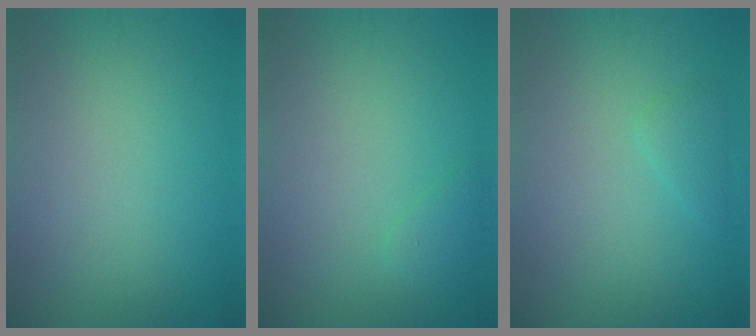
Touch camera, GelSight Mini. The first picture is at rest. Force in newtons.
{"total": 1.2, "press": 1.2, "slide": 0.1}
{"total": 1.1, "press": 1.1, "slide": 0.1}